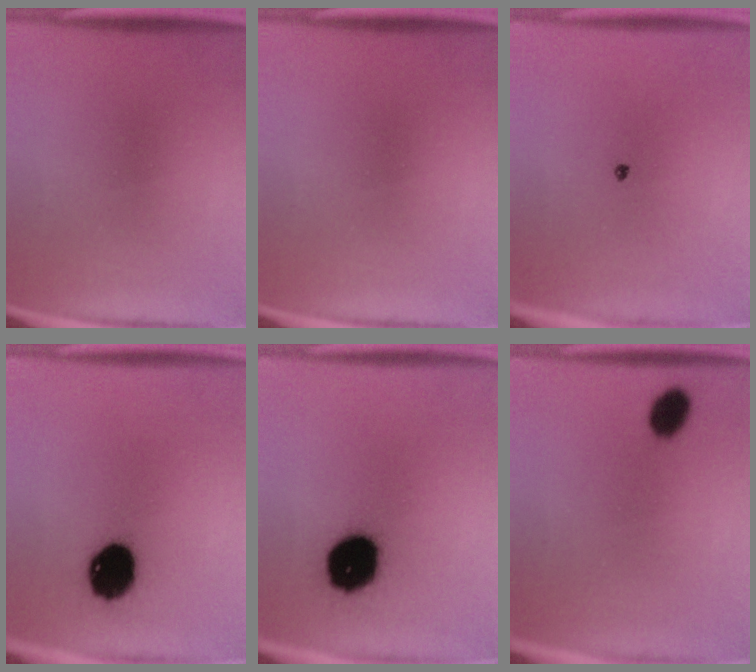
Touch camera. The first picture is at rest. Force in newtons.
{"total": 0.0}
{"total": 0.6}
{"total": 12.3}
{"total": 16.3}
{"total": 5.2}